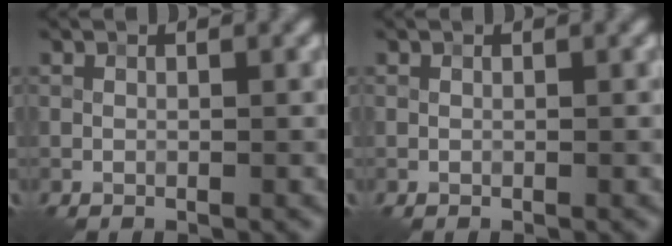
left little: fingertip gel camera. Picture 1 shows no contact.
{"total": 0.0}